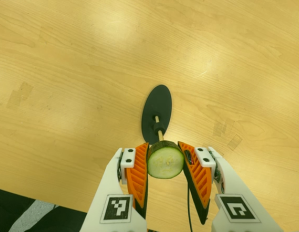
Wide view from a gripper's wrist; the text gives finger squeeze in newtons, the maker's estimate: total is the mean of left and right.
{"total": 11.9, "left": 11.8, "right": 12.1}